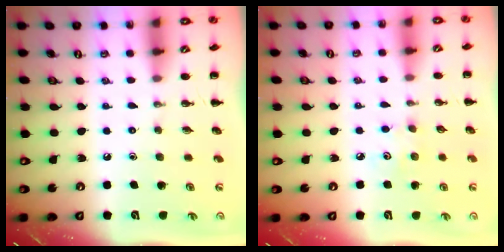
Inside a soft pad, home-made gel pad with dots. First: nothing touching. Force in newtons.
{"total": 3.5, "press": 3.3, "slide": 0.9}